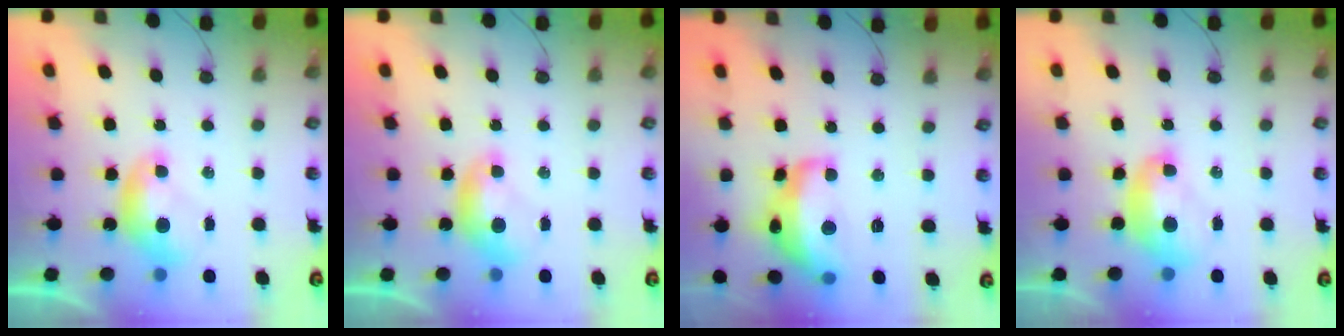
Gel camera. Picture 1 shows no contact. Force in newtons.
{"total": 0.0}
{"total": 10.1, "press": 10.1, "slide": 0.9}
{"total": 2.5, "press": 2.5, "slide": 0.2}